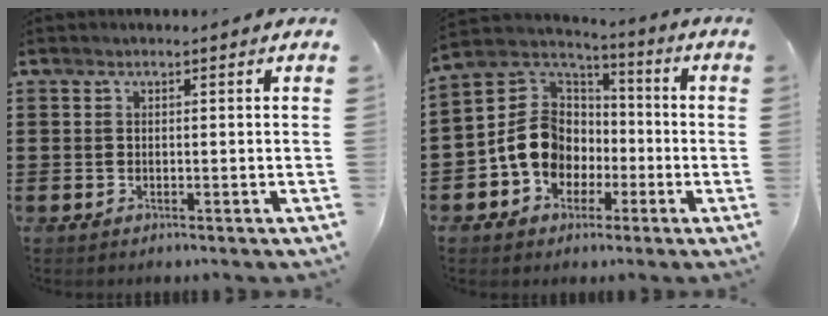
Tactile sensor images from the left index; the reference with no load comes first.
{"total": 11.2, "force": [-2.9, 9.5, 5.2], "torque": [-0.156, 0.012, -0.059]}